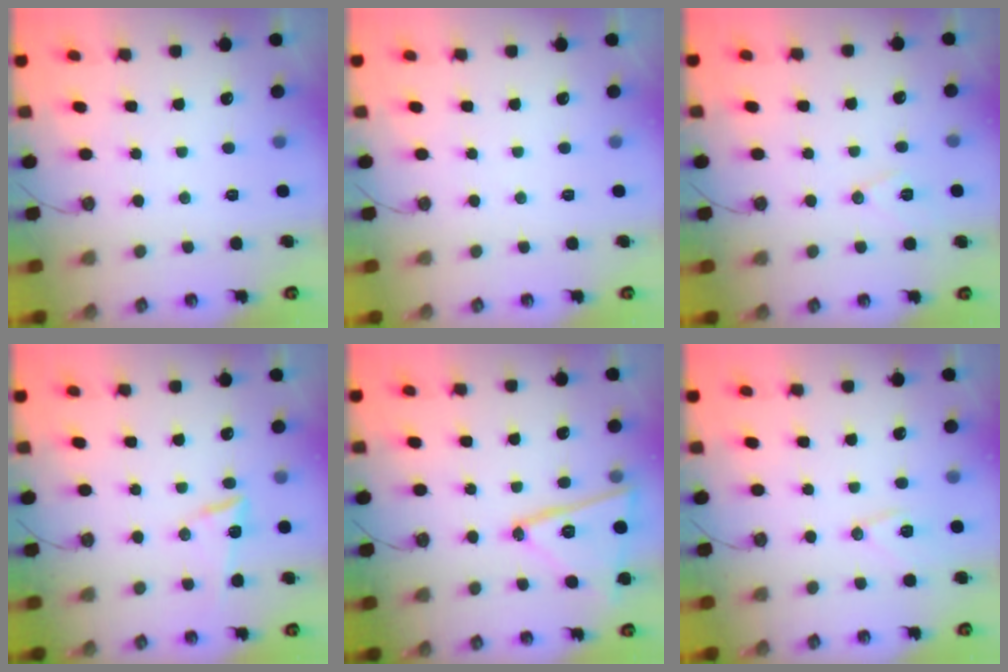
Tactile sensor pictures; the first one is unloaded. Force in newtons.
{"total": 0.0}
{"total": 7.7, "press": 6.7, "slide": 3.8}
{"total": 7.9, "press": 7.6, "slide": 2.1}
{"total": 15.9, "press": 15.9, "slide": 0.7}
{"total": 9.3, "press": 9.1, "slide": 1.9}